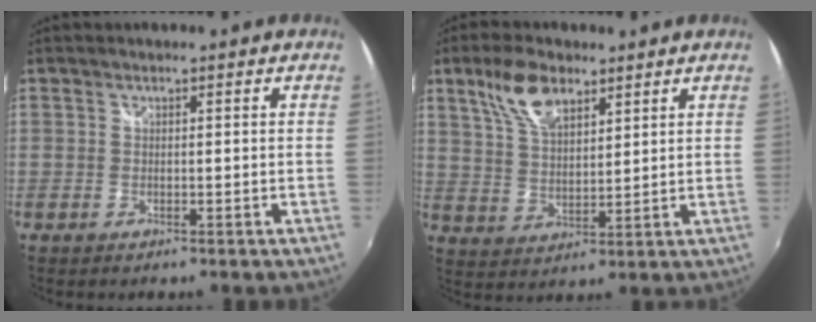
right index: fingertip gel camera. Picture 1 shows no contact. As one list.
[{"total": 9.2, "force": [5.6, 4.3, 6.0], "torque": [-0.117, 0.018, 0.111]}]